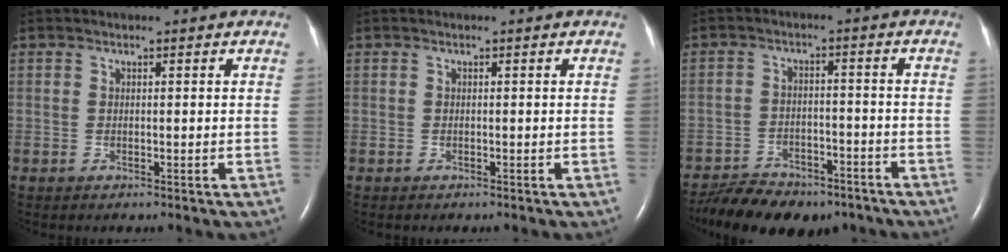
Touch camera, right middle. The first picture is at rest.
{"total": 0.0}
{"total": 13.6, "force": [-10.9, 5.8, 5.7], "torque": [-0.111, 0.000, -0.157]}